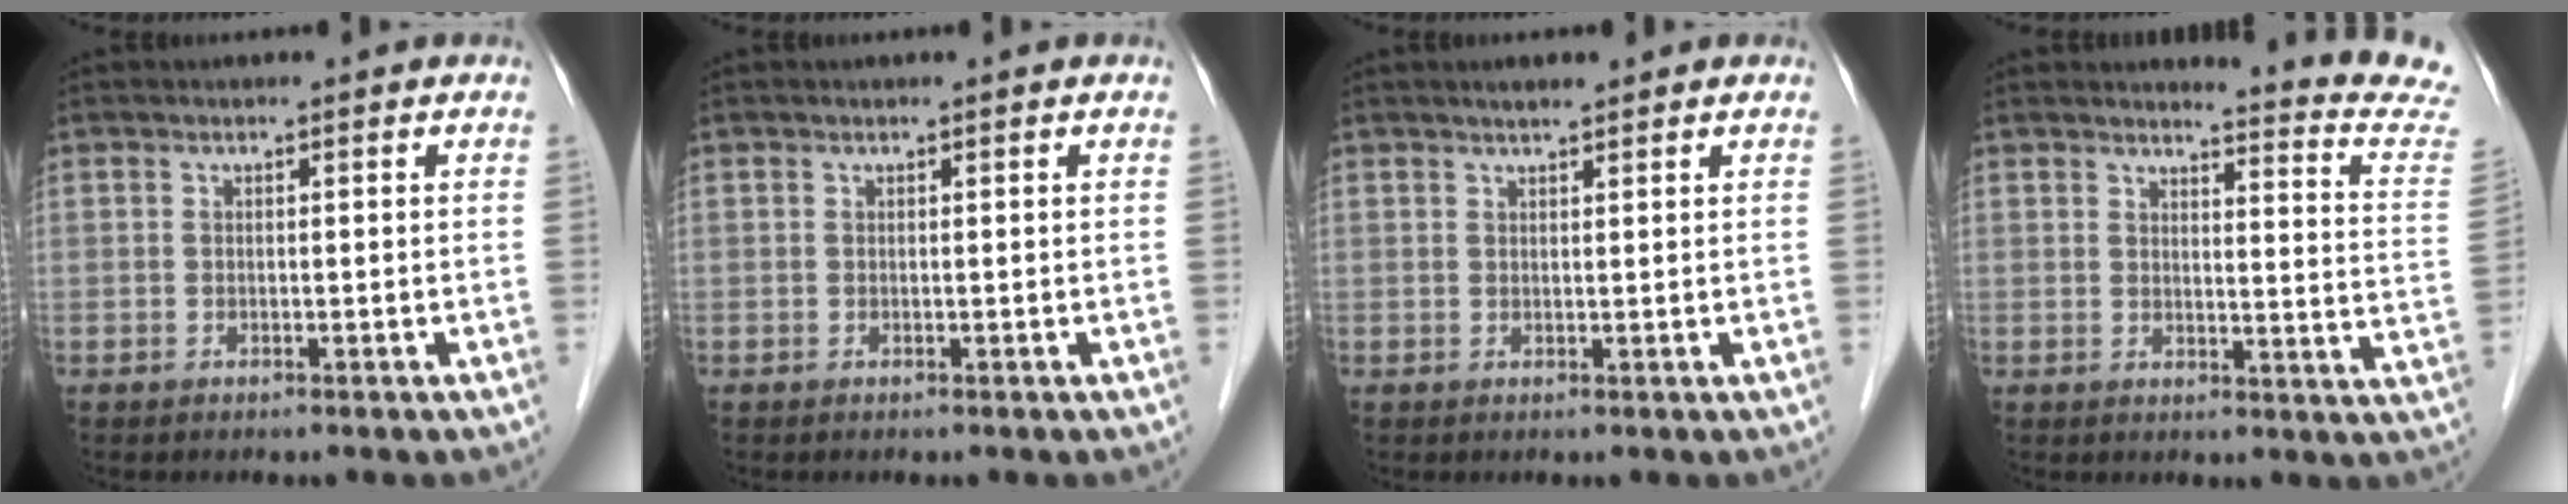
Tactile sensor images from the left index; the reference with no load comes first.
{"total": 0.0}
{"total": 2.0, "force": [1.6, 0.2, 1.1], "torque": [-0.022, 0.007, 0.028]}
{"total": 12.9, "force": [12.7, -1.4, 1.7], "torque": [-0.012, -0.121, 0.118]}